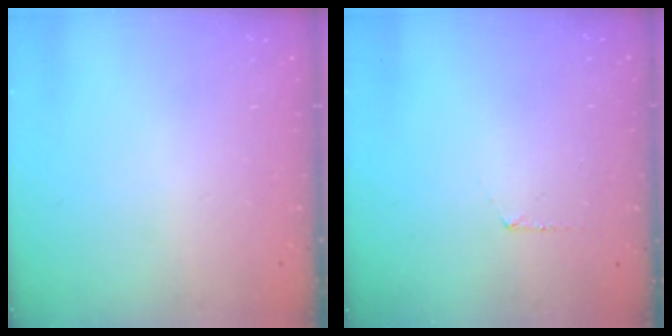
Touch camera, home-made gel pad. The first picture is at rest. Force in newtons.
{"total": 5.1, "press": 5.0, "slide": 0.5}